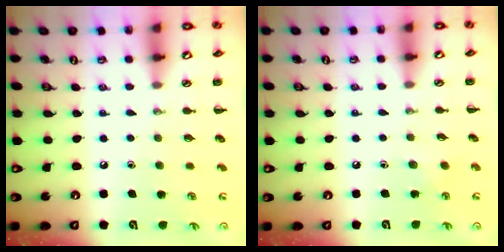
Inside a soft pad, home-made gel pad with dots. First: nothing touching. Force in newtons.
{"total": 2.1, "press": 2.0, "slide": 0.7}